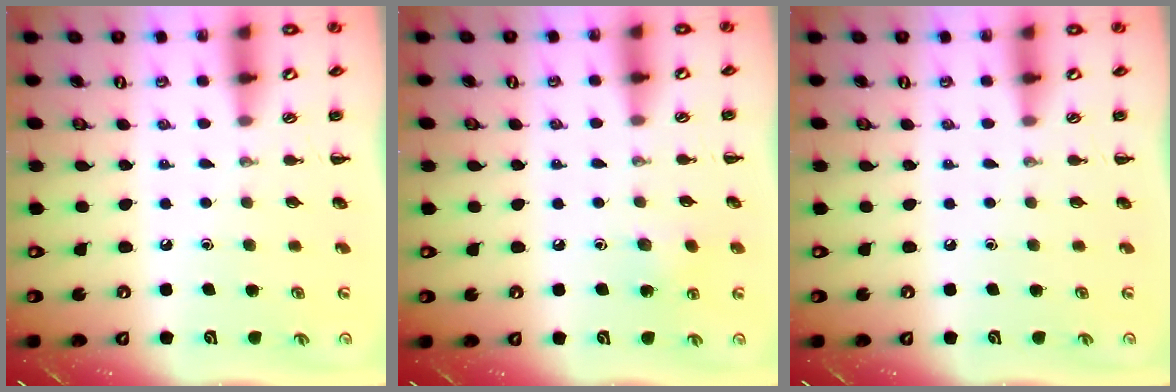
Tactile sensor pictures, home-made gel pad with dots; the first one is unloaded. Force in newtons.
{"total": 7.7, "press": 7.5, "slide": 2.0}
{"total": 0.0}